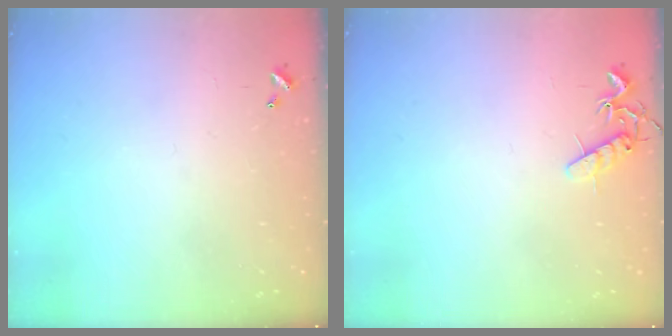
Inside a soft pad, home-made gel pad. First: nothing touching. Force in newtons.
{"total": 8.0, "press": 8.0, "slide": 0.4}